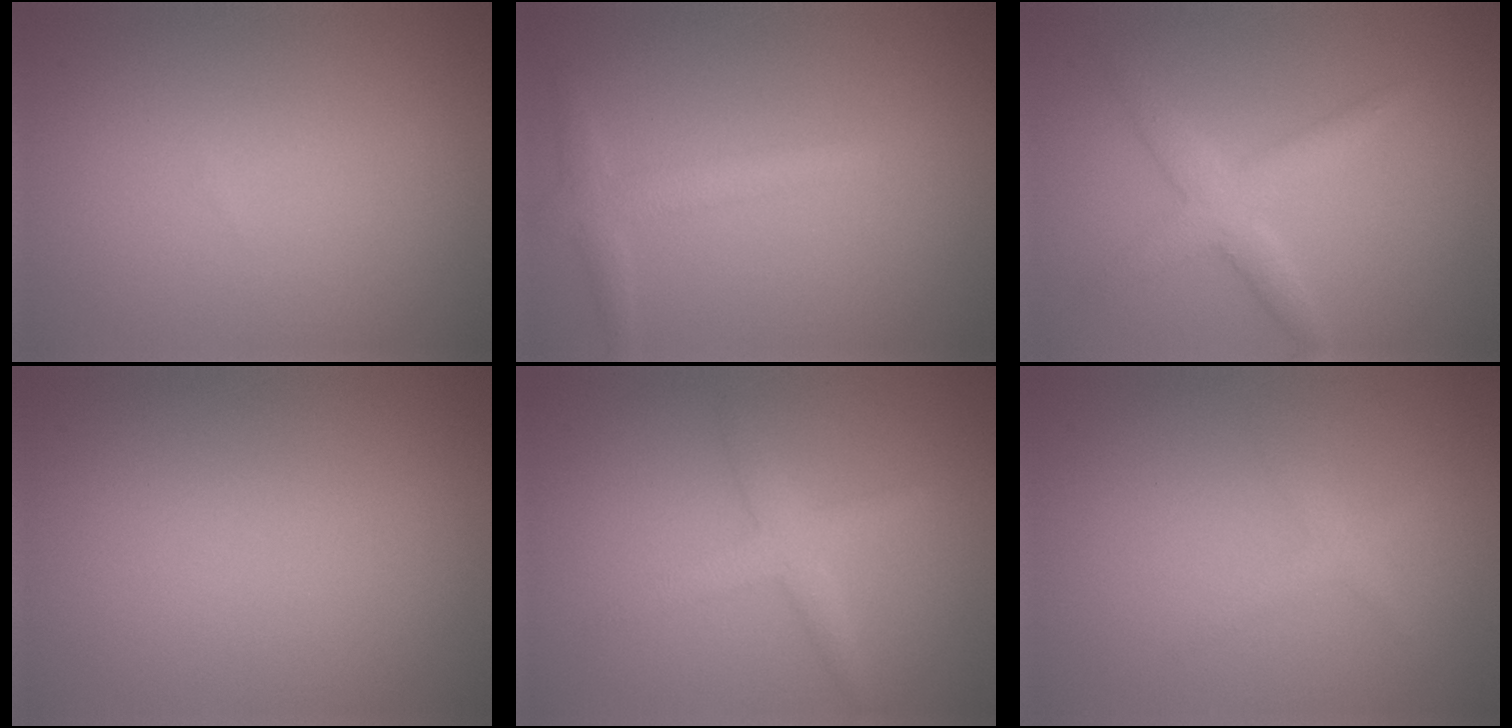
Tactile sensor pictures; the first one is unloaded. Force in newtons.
{"total": 2.3, "press": 2.3, "slide": 0.1}
{"total": 3.0, "press": 3.0, "slide": 0.1}
{"total": 0.0}
{"total": 2.4, "press": 2.4, "slide": 0.0}
{"total": 1.1, "press": 1.1, "slide": 0.0}